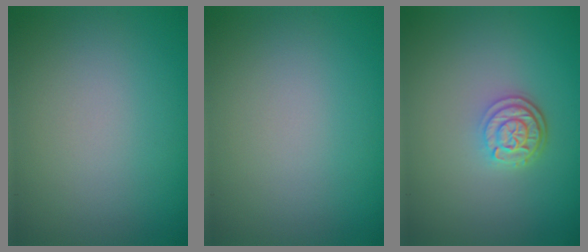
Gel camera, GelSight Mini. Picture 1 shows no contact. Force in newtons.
{"total": 0.0}
{"total": 2.9, "press": 2.4, "slide": 1.7}